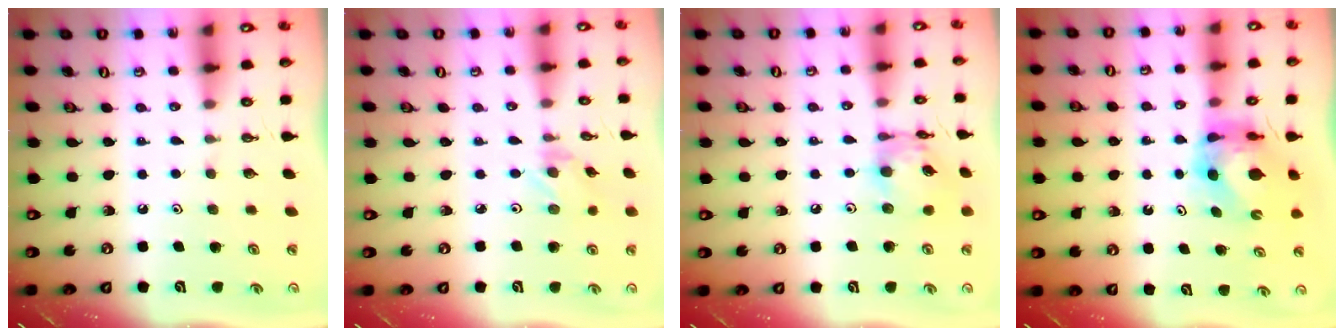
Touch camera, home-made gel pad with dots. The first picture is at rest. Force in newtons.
{"total": 0.8, "press": 0.8, "slide": 0.1}
{"total": 12.9, "press": 12.8, "slide": 1.1}
{"total": 6.4, "press": 6.4, "slide": 0.6}